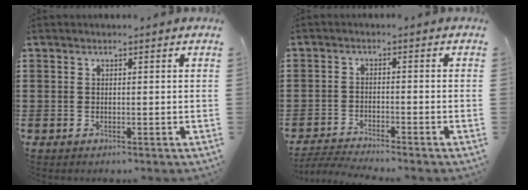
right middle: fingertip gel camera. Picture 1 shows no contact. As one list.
[{"total": 3.1, "force": [-3.0, -0.1, 0.7], "torque": [-0.027, -0.005, -0.067]}]